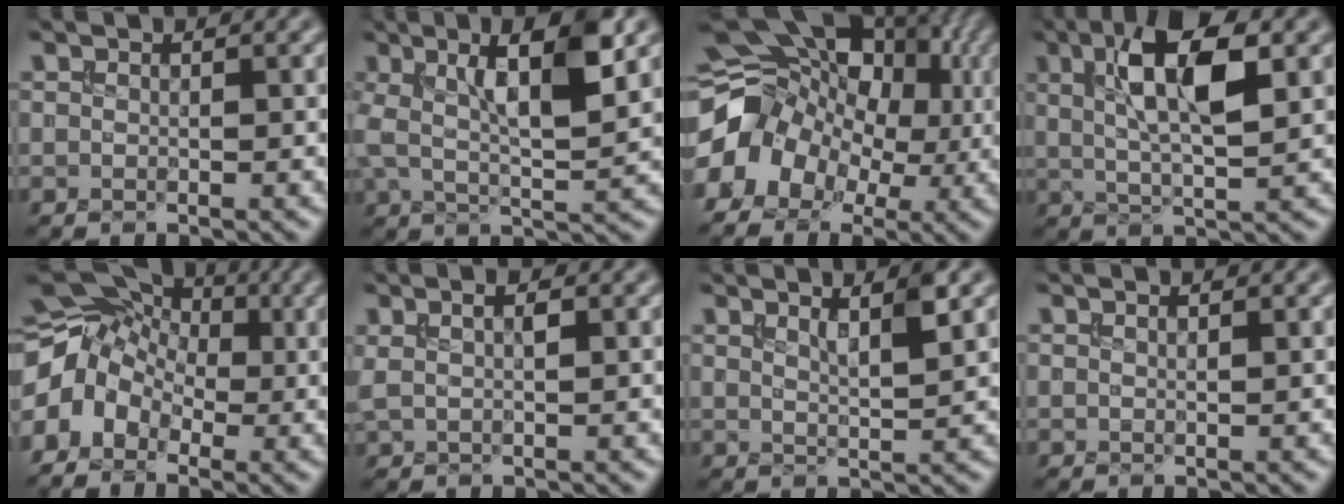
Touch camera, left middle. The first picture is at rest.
{"total": 8.2, "force": [2.1, 2.3, 7.6], "torque": [-0.133, 0.009, 0.032]}
{"total": 10.9, "force": [-1.0, 8.9, 6.1], "torque": [-0.096, 0.004, -0.028]}
{"total": 7.6, "force": [2.0, 2.5, 6.9], "torque": [-0.119, 0.009, 0.036]}
{"total": 7.1, "force": [-1.0, 5.6, 4.4], "torque": [-0.066, 0.024, -0.030]}
{"total": 1.7, "force": [0.4, 0.5, 1.5], "torque": [-0.027, 0.003, 0.012]}
{"total": 3.5, "force": [2.1, 0.7, 2.8], "torque": [-0.032, 0.007, 0.030]}
{"total": 1.3, "force": [0.9, 0.3, 0.9], "torque": [-0.008, 0.000, 0.008]}